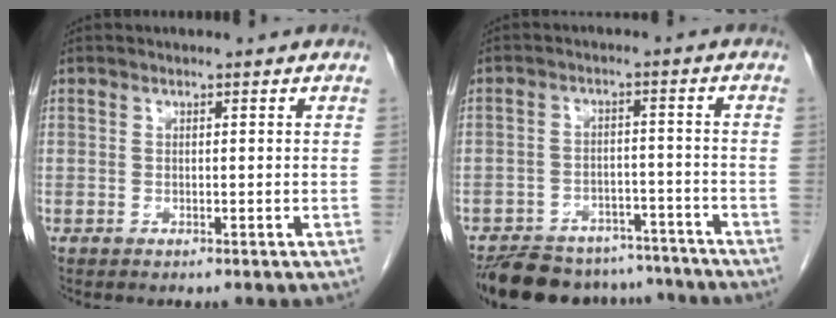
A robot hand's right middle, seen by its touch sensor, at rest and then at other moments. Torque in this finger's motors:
{"motor_torque": [1.12, -1.02, 0.19, 0.07]}